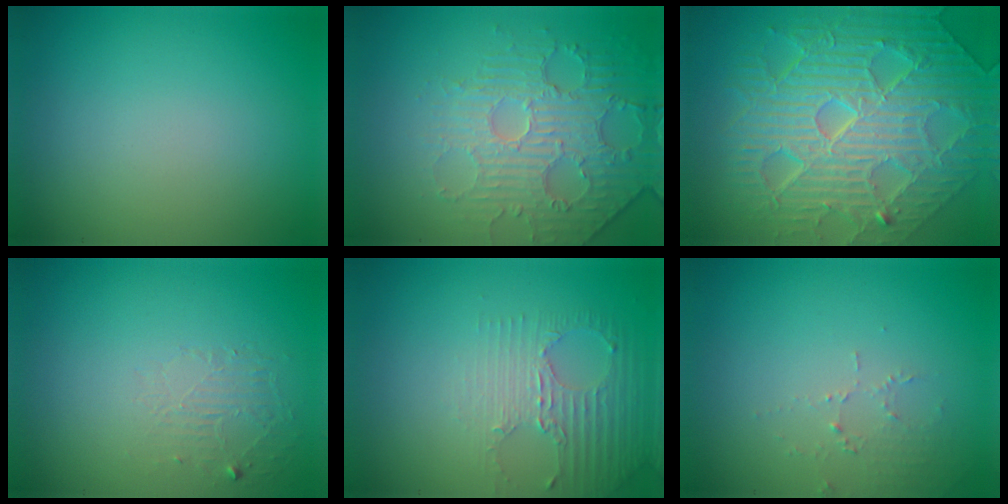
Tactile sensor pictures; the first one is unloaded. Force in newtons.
{"total": 4.8, "press": 3.8, "slide": 3.0}
{"total": 11.7, "press": 7.6, "slide": 8.9}
{"total": 1.4, "press": 0.1, "slide": 1.4}
{"total": 2.9, "press": 2.3, "slide": 1.8}
{"total": 1.5, "press": 1.5, "slide": 0.2}